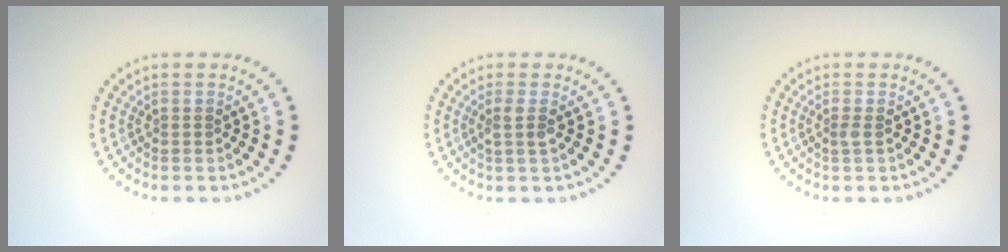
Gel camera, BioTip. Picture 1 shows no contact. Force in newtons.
{"total": 1.4, "press": 1.1, "slide": 0.9}
{"total": 0.6, "press": 0.5, "slide": 0.3}